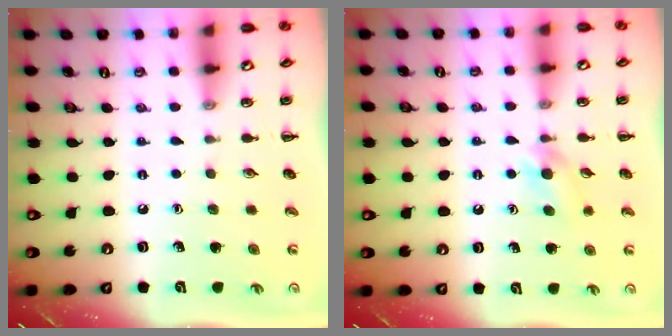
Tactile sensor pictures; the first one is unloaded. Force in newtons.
{"total": 5.5, "press": 5.0, "slide": 2.2}